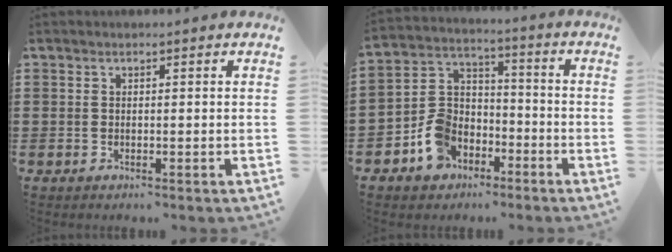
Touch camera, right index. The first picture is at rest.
{"total": 8.0, "force": [-4.2, 6.3, 2.8], "torque": [-0.099, 0.017, -0.086]}